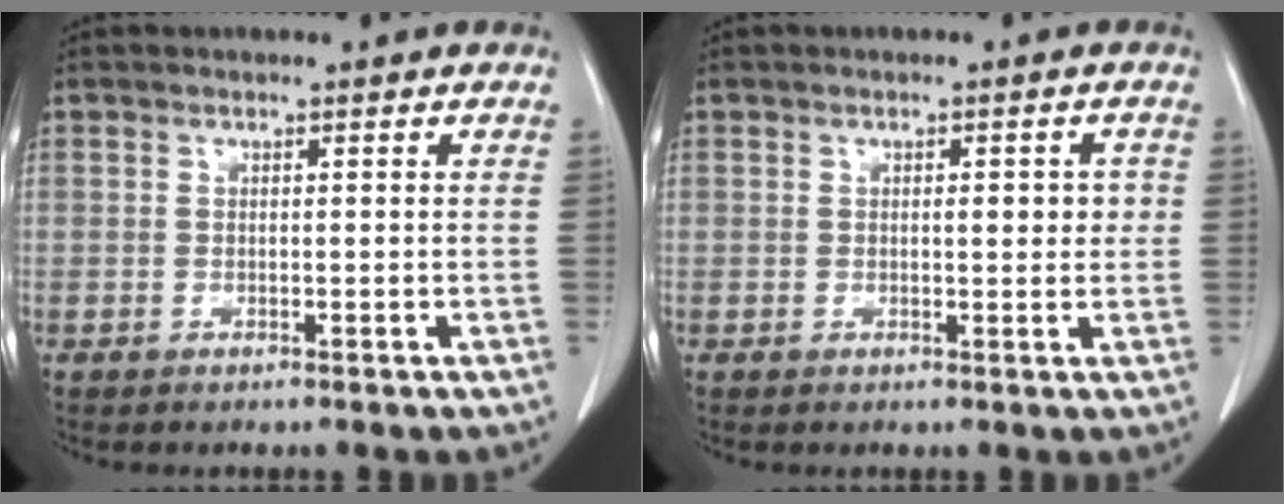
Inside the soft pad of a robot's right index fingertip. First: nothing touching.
{"total": 2.8, "force": [0.4, 1.0, 2.6], "torque": [-0.033, 0.002, 0.005]}